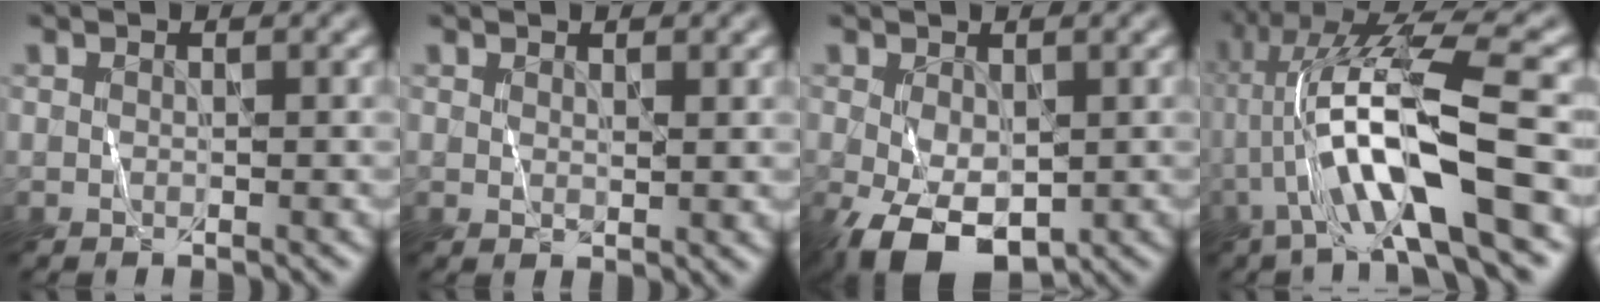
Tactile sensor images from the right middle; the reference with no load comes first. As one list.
[{"total": 1.2, "force": [0.7, 0.5, 0.8], "torque": [-0.015, -0.006, 0.017]}, {"total": 6.5, "force": [-2.0, 4.0, 4.7], "torque": [-0.112, -0.022, -0.026]}, {"total": 10.8, "force": [-2.0, 2.2, 10.4], "torque": [-0.198, 0.023, -0.035]}]